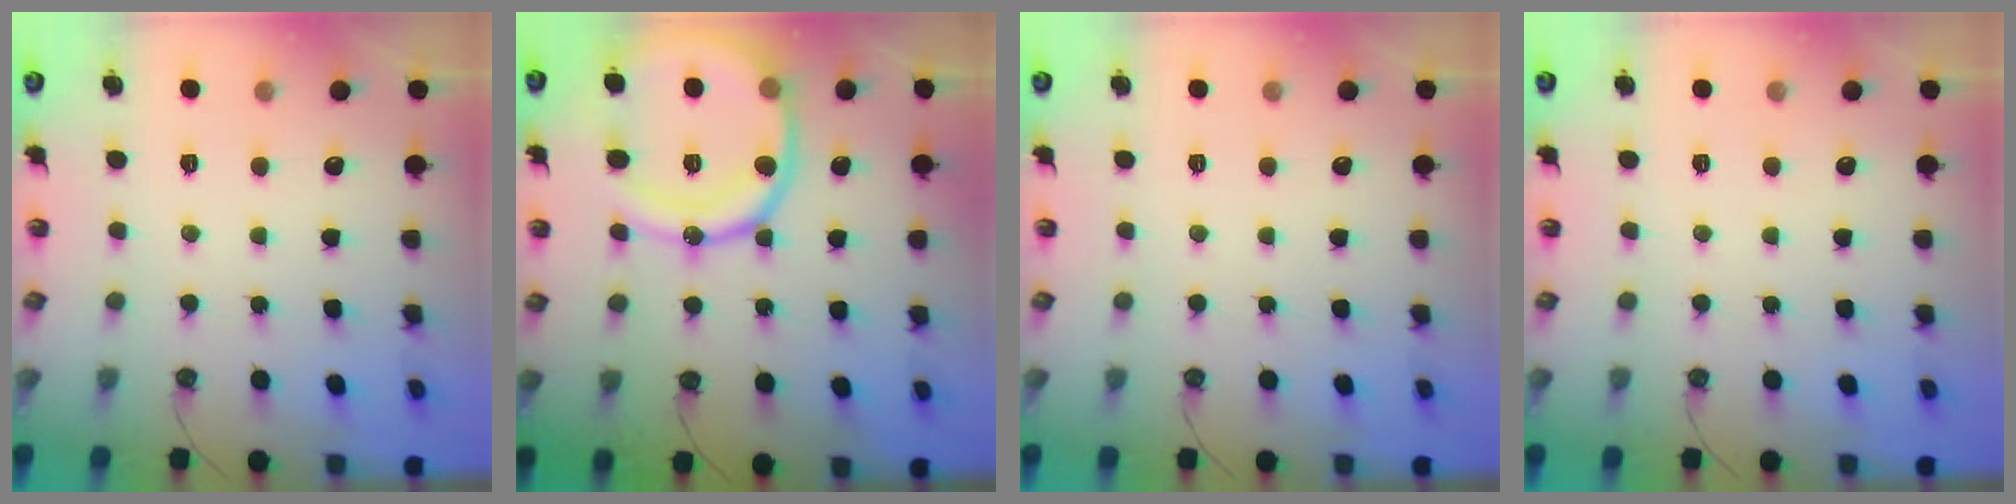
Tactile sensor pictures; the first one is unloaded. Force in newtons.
{"total": 19.6, "press": 19.5, "slide": 2.0}
{"total": 0.0}
{"total": 0.0}